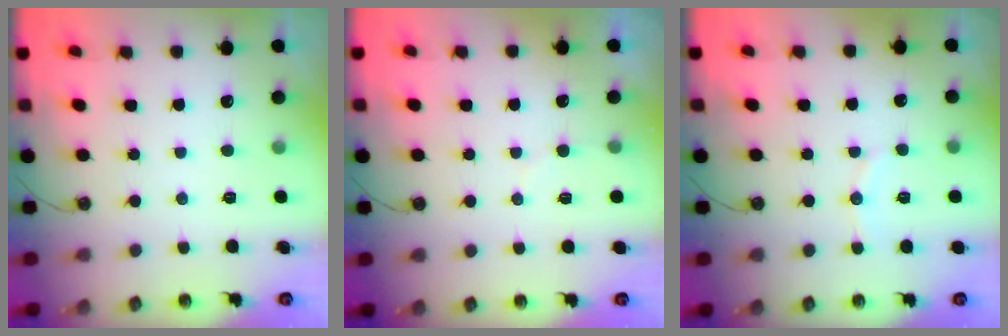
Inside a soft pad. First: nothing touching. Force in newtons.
{"total": 2.5, "press": 2.5, "slide": 0.1}
{"total": 5.0, "press": 4.8, "slide": 1.4}